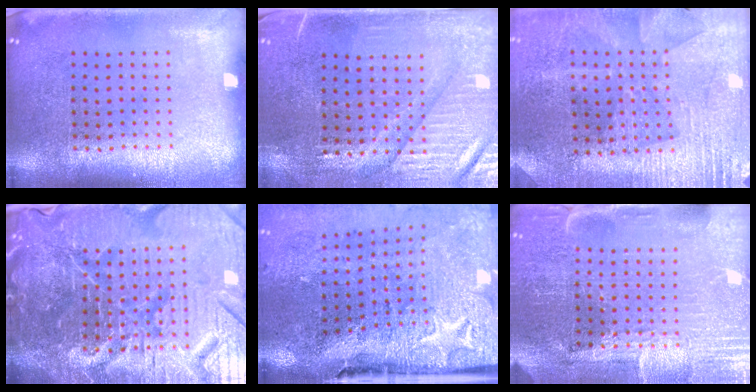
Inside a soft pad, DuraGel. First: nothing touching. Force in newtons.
{"total": 3.5, "press": 3.1, "slide": 1.5}
{"total": 2.8, "press": 2.7, "slide": 0.6}
{"total": 7.3, "press": 6.5, "slide": 3.4}
{"total": 4.9, "press": 3.9, "slide": 2.9}
{"total": 3.9, "press": 3.8, "slide": 1.1}